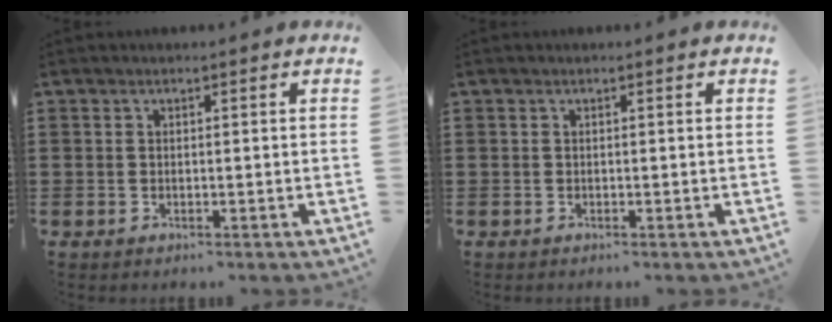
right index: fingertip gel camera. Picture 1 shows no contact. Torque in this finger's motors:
{"motor_torque": [0.36, 0.23, 0.02, 0.01]}